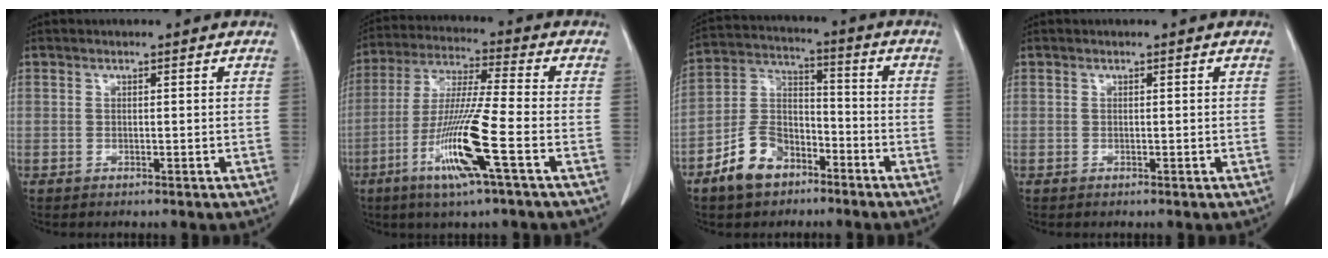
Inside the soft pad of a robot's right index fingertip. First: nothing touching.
{"total": 13.4, "force": [-5.3, -0.6, 12.3], "torque": [-0.250, -0.020, -0.104]}
{"total": 9.9, "force": [-6.1, 6.1, 4.9], "torque": [-0.114, 0.013, -0.109]}
{"total": 0.0}